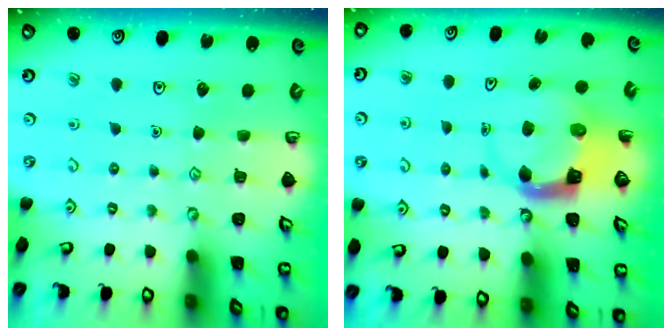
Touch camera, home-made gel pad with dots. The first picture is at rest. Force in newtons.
{"total": 4.0, "press": 4.0, "slide": 0.6}